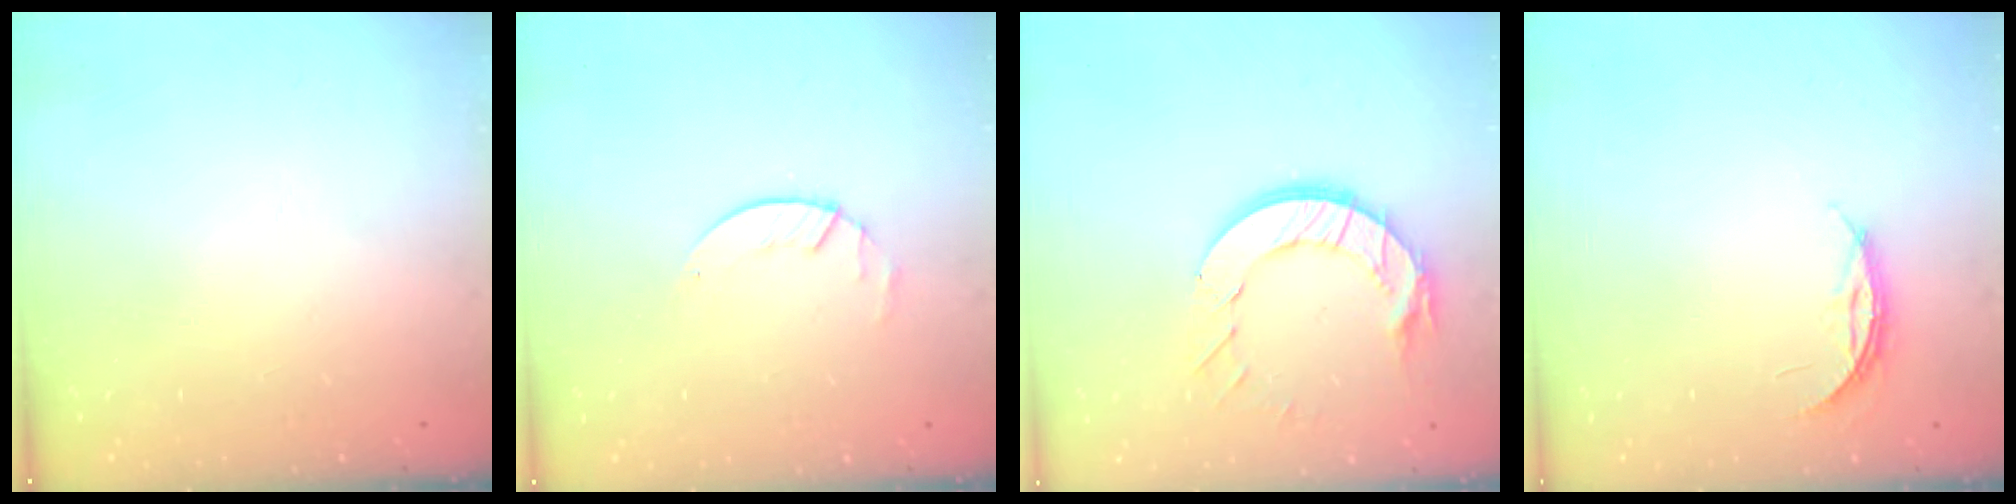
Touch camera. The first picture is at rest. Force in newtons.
{"total": 1.7, "press": 1.6, "slide": 0.2}
{"total": 11.5, "press": 11.4, "slide": 1.2}
{"total": 3.8, "press": 3.8, "slide": 0.3}